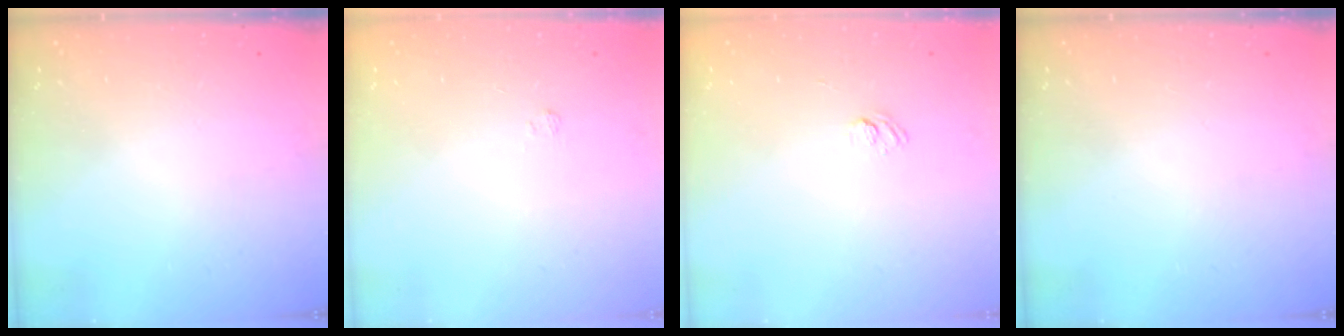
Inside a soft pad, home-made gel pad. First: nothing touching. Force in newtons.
{"total": 1.7, "press": 1.2, "slide": 1.1}
{"total": 3.3, "press": 3.1, "slide": 1.1}
{"total": 0.0}